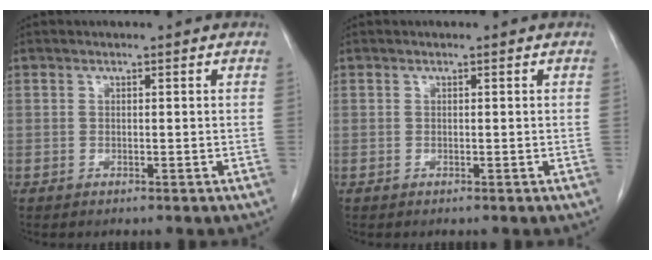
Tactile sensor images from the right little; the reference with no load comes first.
{"total": 0.0}